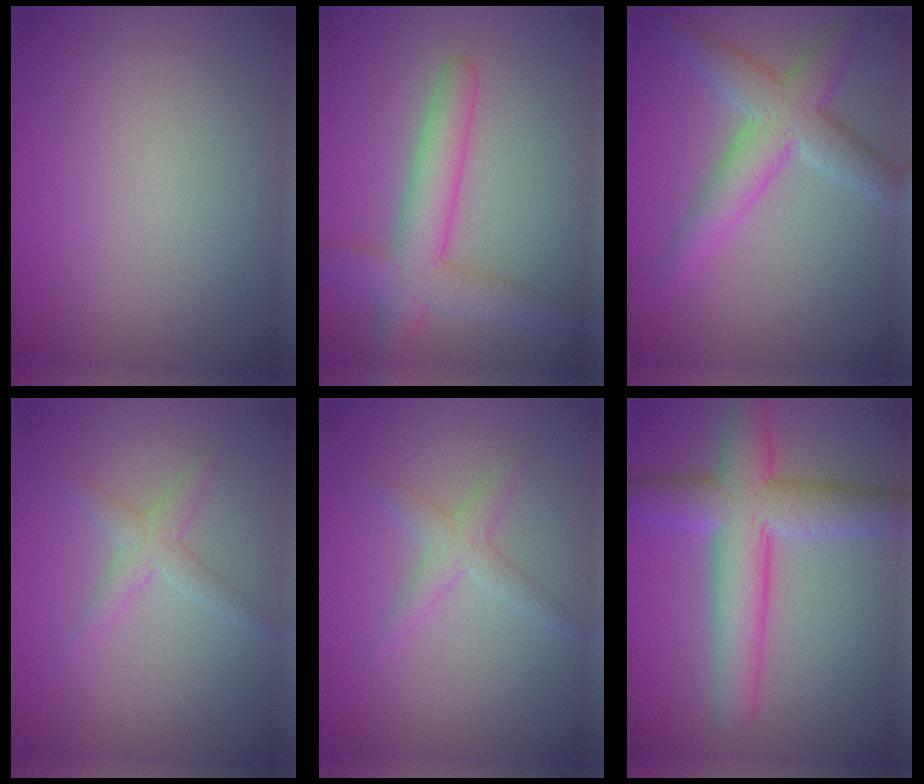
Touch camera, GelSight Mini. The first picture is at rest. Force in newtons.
{"total": 5.1, "press": 5.1, "slide": 0.2}
{"total": 5.1, "press": 5.1, "slide": 0.3}
{"total": 2.0, "press": 2.0, "slide": 0.1}
{"total": 2.0, "press": 2.0, "slide": 0.1}
{"total": 7.1, "press": 7.1, "slide": 0.3}